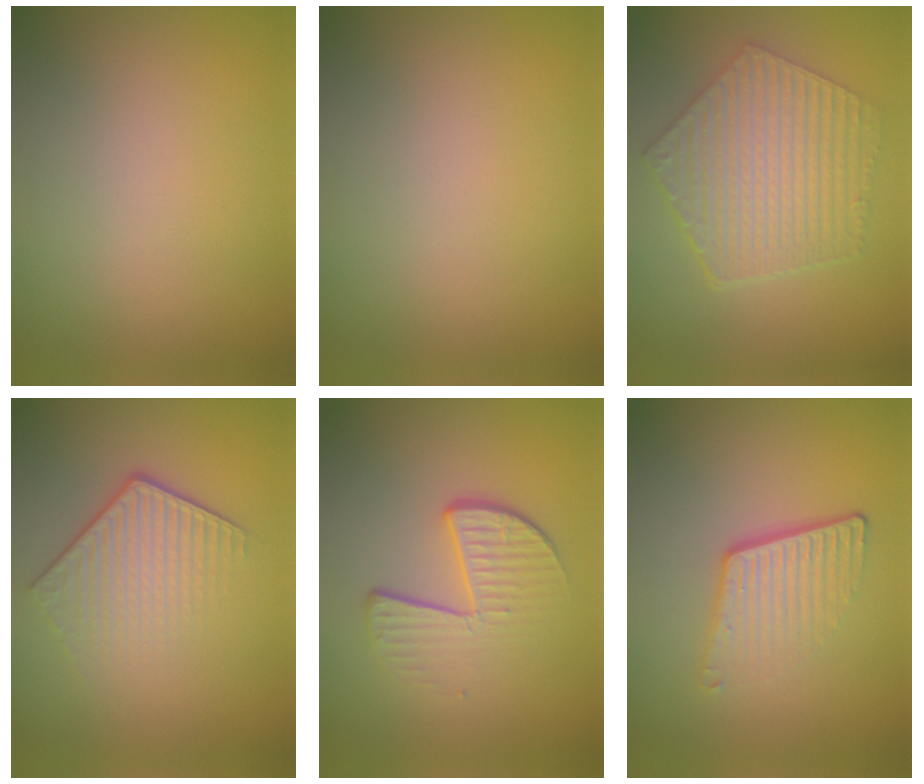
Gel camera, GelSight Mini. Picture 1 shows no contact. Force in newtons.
{"total": 0.0}
{"total": 6.8, "press": 5.0, "slide": 4.6}
{"total": 4.2, "press": 3.0, "slide": 2.9}
{"total": 4.1, "press": 2.7, "slide": 3.2}
{"total": 4.0, "press": 2.6, "slide": 3.0}